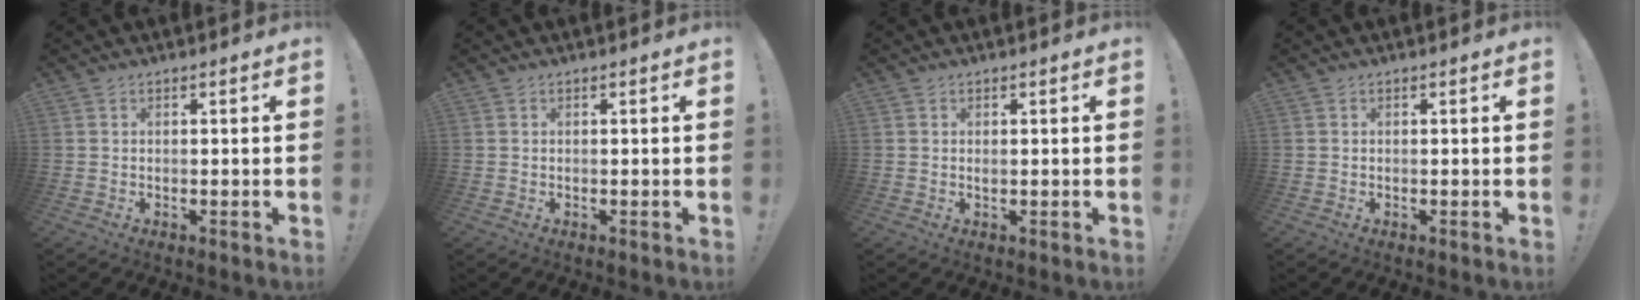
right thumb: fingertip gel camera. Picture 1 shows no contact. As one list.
[{"total": 0.0}, {"total": 0.6, "force": [0.2, 0.2, 0.5], "torque": [-0.003, -0.003, 0.003]}, {"total": 0.0}]